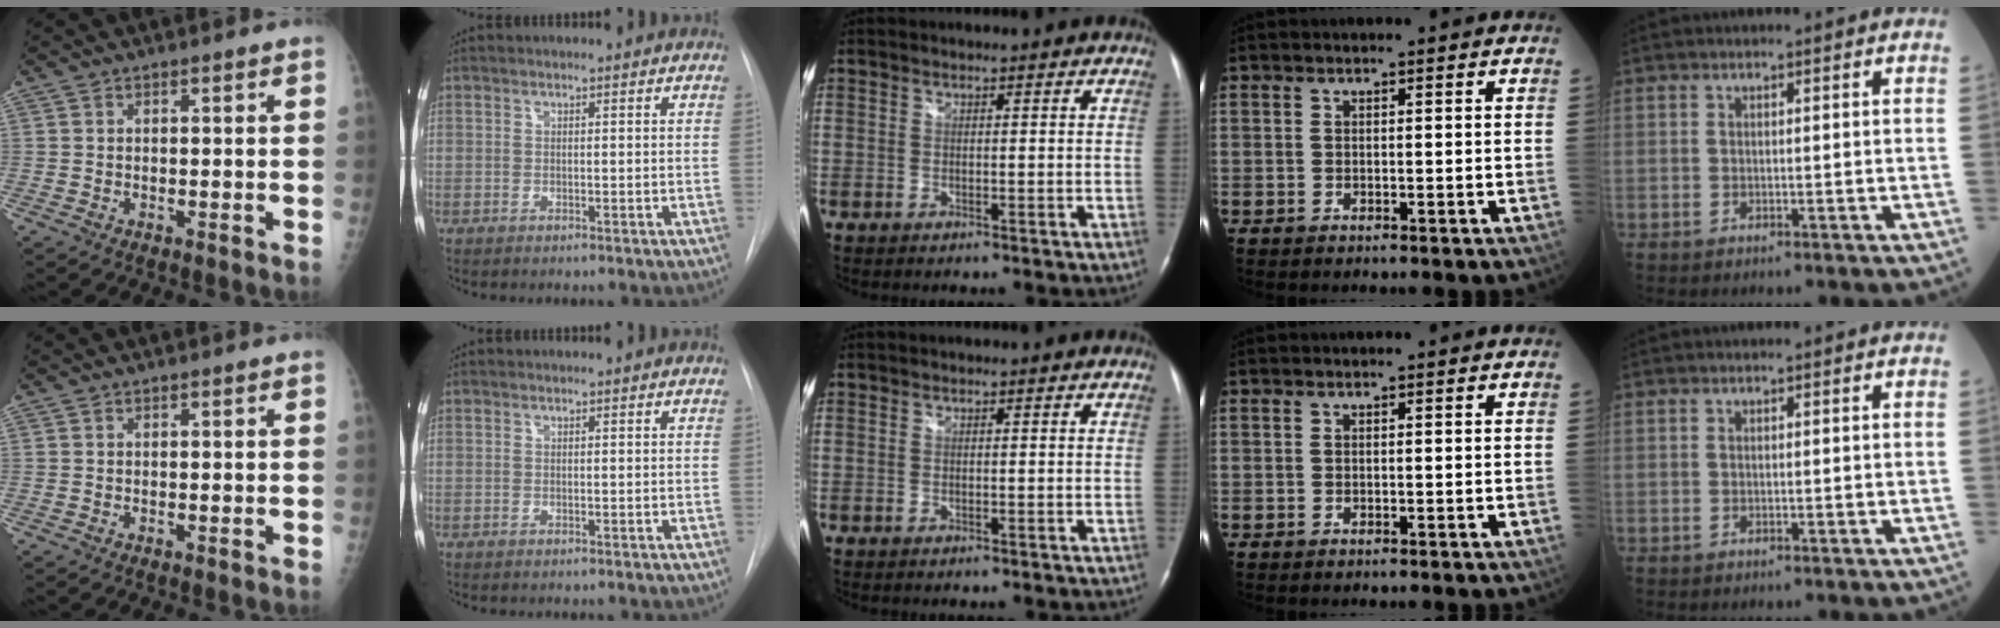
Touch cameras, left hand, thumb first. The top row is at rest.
{}